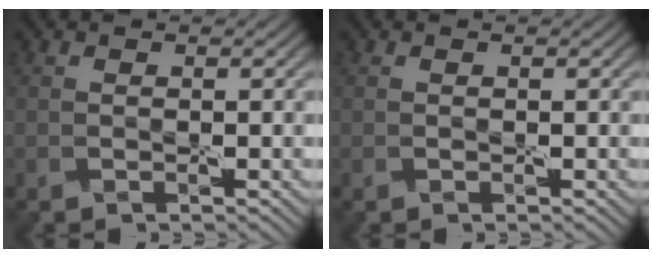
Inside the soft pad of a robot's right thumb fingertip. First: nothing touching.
{"total": 0.0}